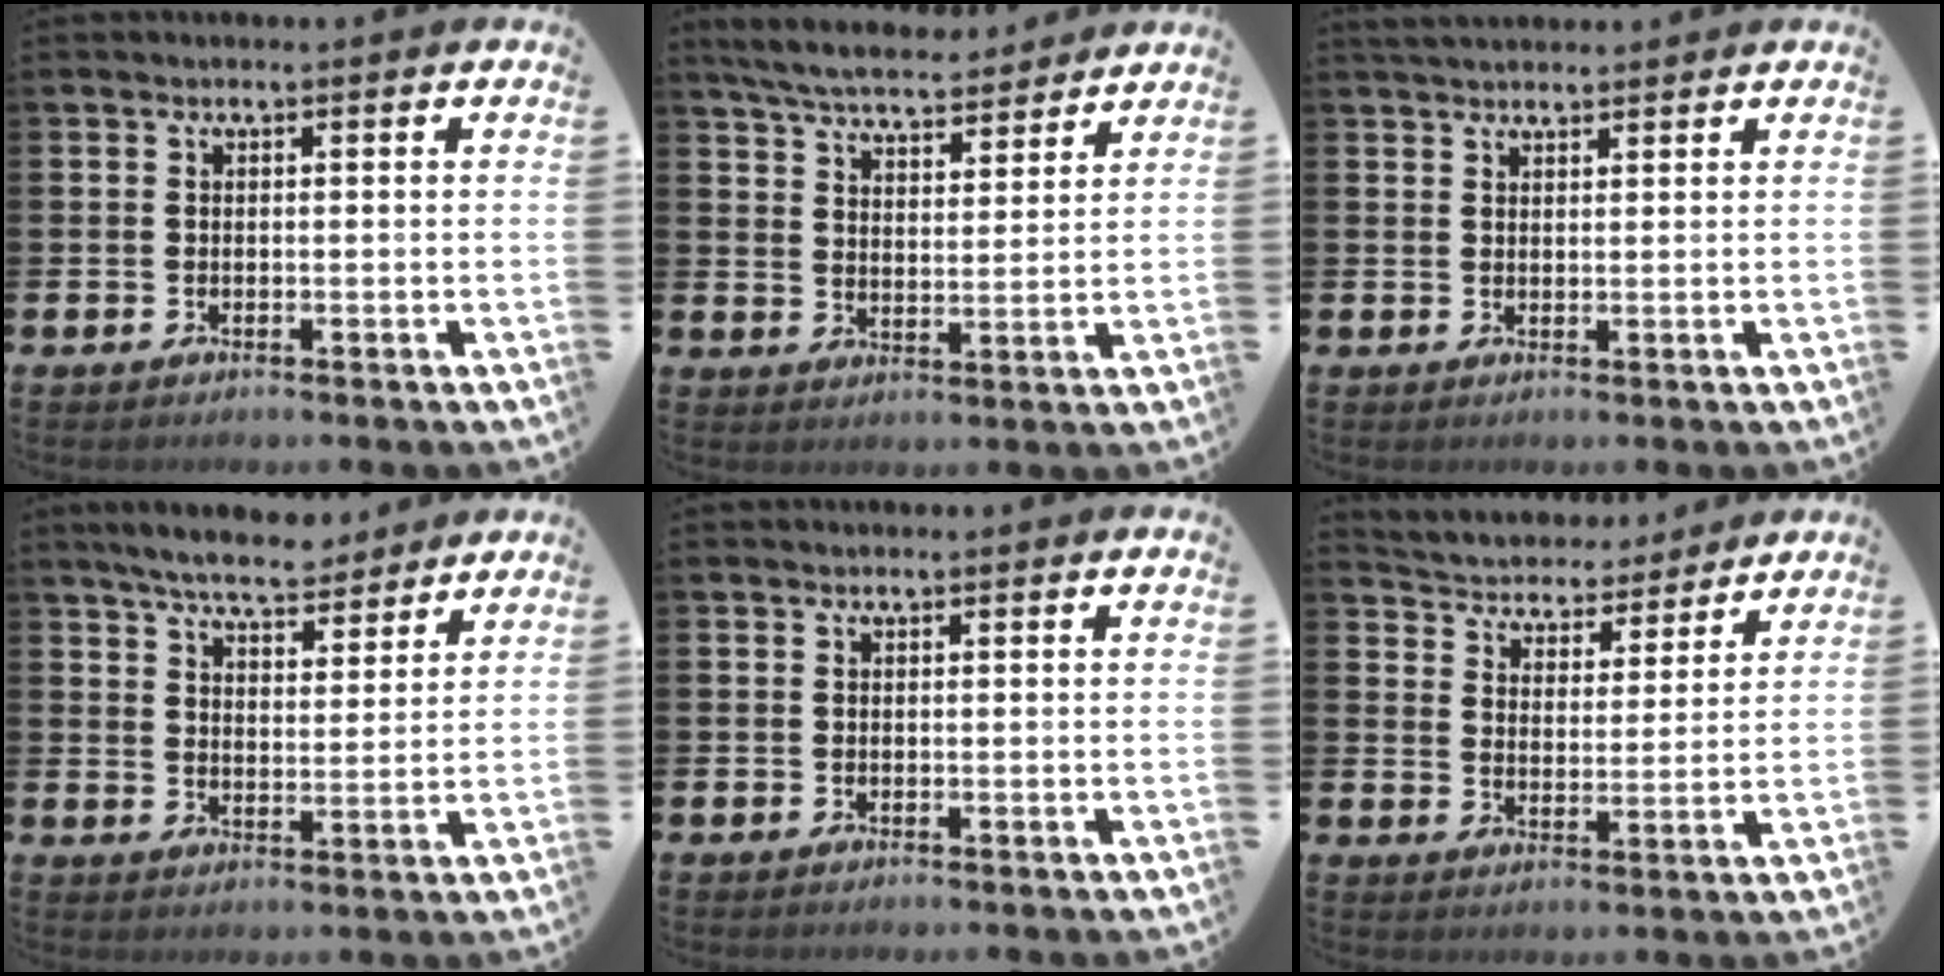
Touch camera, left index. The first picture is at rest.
{"total": 6.4, "force": [6.2, 1.1, 1.5], "torque": [-0.047, -0.033, 0.109]}
{"total": 2.5, "force": [2.4, 0.7, 0.5], "torque": [-0.003, -0.009, 0.042]}
{"total": 6.6, "force": [6.3, 1.3, 1.6], "torque": [-0.049, -0.026, 0.112]}
{"total": 0.0}
{"total": 4.7, "force": [4.4, 1.6, -0.4], "torque": [-0.015, -0.041, 0.072]}